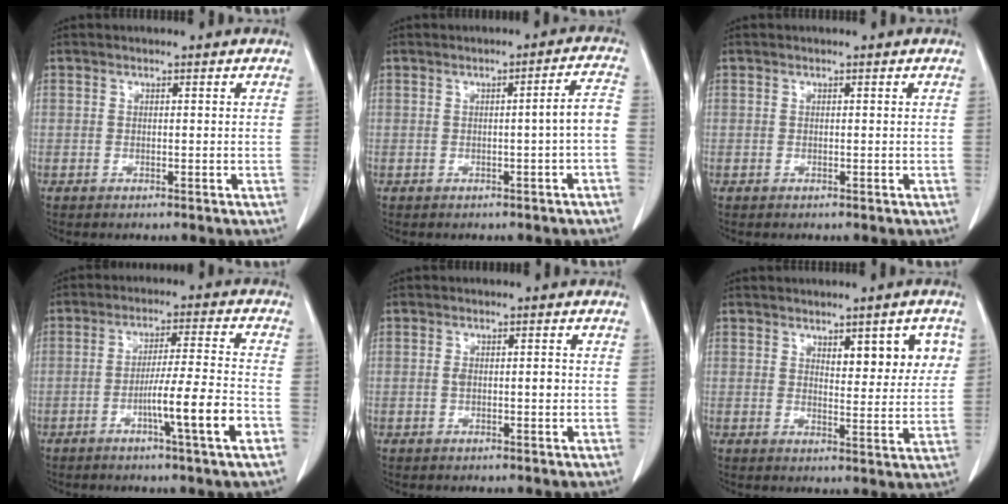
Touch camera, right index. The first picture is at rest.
{"total": 3.7, "force": [-1.0, -0.3, 3.5], "torque": [-0.045, 0.010, -0.014]}
{"total": 0.0}
{"total": 11.8, "force": [-4.7, -1.2, 10.8], "torque": [-0.182, -0.003, -0.077]}
{"total": 2.4, "force": [-0.1, 0.9, 2.2], "torque": [-0.042, 0.006, 0.004]}
{"total": 7.4, "force": [3.1, 2.5, 6.3], "torque": [-0.073, 0.003, 0.042]}